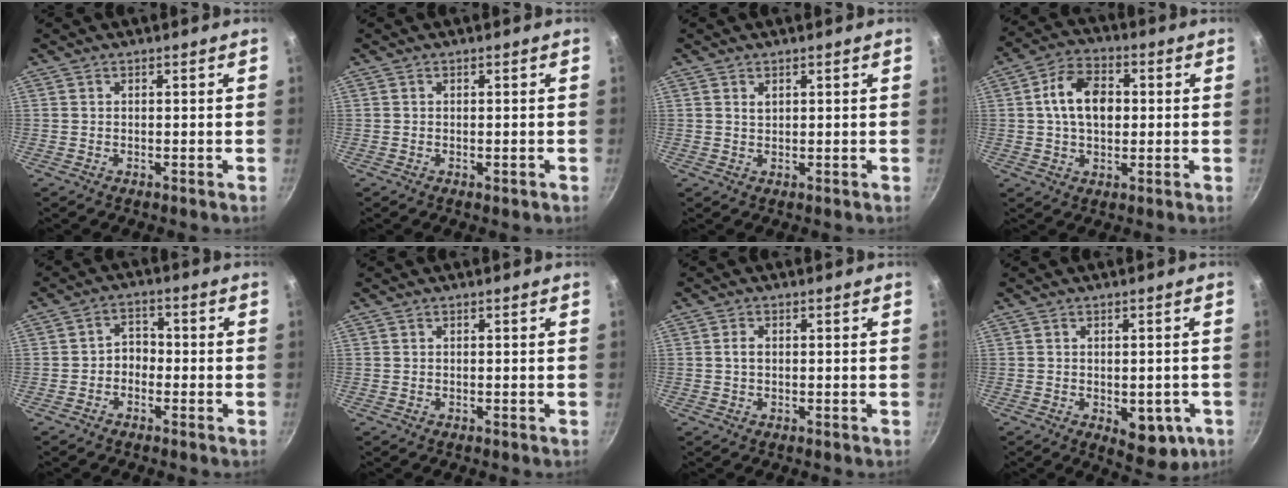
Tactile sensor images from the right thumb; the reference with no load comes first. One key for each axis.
{"total": 0.9, "fx": -0.3, "fy": 0.3, "fz": 0.8, "tx": -0.010, "ty": 0.001, "tz": -0.005}
{"total": 1.2, "fx": 0.6, "fy": 0.7, "fz": 0.7, "tx": -0.012, "ty": 0.002, "tz": 0.013}
{"total": 10.5, "fx": 1.1, "fy": 7.0, "fz": 7.8, "tx": -0.112, "ty": 0.016, "tz": 0.009}
{"total": 3.5, "fx": -1.3, "fy": 2.7, "fz": 1.8, "tx": -0.008, "ty": 0.022, "tz": -0.030}
{"total": 0.0}
{"total": 1.5, "fx": 0.1, "fy": 1.0, "fz": 1.1, "tx": -0.020, "ty": 0.005, "tz": 0.002}
{"total": 8.2, "fx": -2.5, "fy": 4.4, "fz": 6.4, "tx": -0.050, "ty": 0.002, "tz": -0.022}